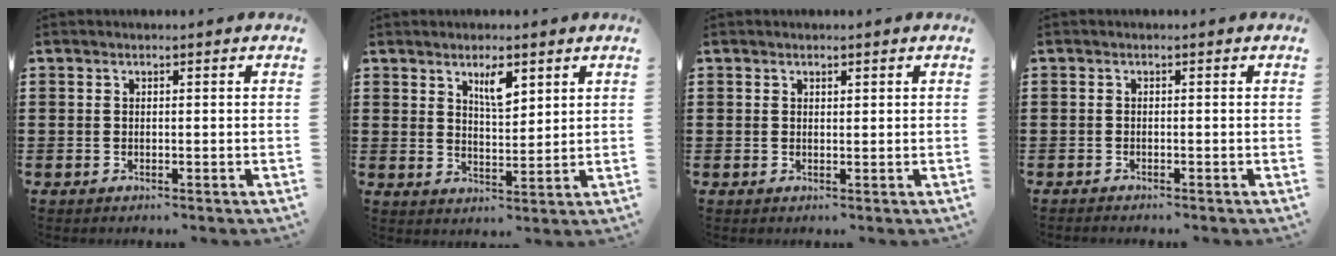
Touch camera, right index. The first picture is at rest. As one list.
[{"total": 4.5, "force": [2.7, 1.5, 3.3], "torque": [-0.057, -0.002, 0.043]}, {"total": 0.6, "force": [0.4, 0.3, 0.2], "torque": [-0.005, 0.002, 0.008]}, {"total": 0.6, "force": [-0.6, 0.0, 0.0], "torque": [-0.002, -0.002, -0.012]}]